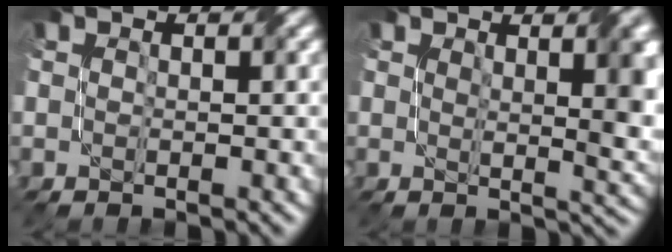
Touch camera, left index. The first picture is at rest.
{"total": 5.0, "force": [1.9, 1.5, 4.4], "torque": [-0.047, -0.004, 0.031]}